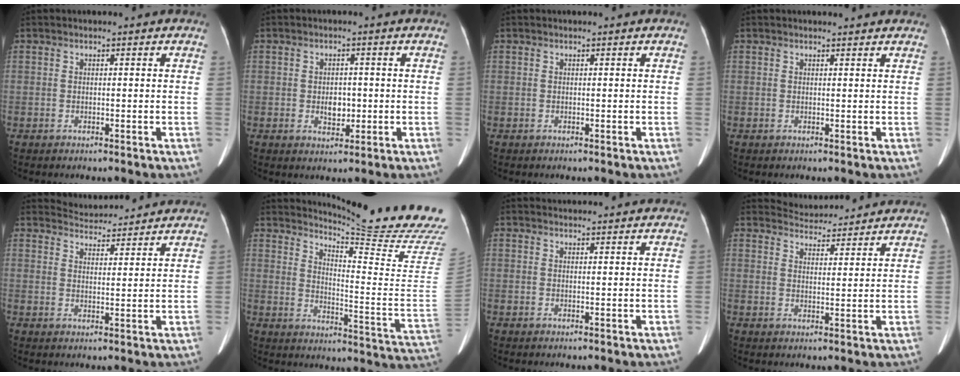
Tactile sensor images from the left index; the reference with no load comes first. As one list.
[{"total": 2.9, "force": [-0.4, 2.0, 2.1], "torque": [-0.032, 0.000, -0.001]}, {"total": 0.0}, {"total": 2.5, "force": [2.4, 0.3, 0.5], "torque": [-0.012, 0.005, 0.024]}, {"total": 9.1, "force": [8.9, 1.2, 1.0], "torque": [-0.019, 0.017, 0.117]}, {"total": 20.5, "force": [18.6, -2.6, 8.2], "torque": [-0.136, -0.144, 0.233]}, {"total": 6.8, "force": [6.6, 0.8, 1.3], "torque": [-0.013, 0.026, 0.068]}, {"total": 9.5, "force": [9.3, 1.5, 1.0], "torque": [-0.013, 0.017, 0.119]}]